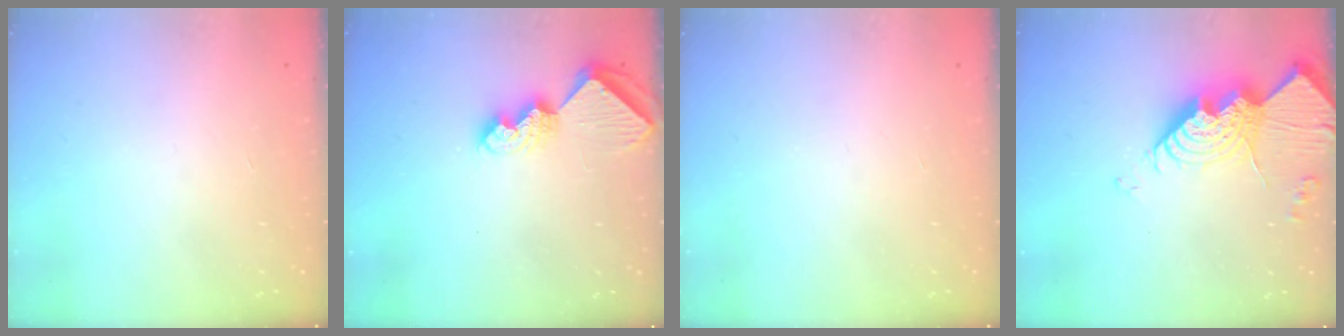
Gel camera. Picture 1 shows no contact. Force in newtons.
{"total": 9.6, "press": 9.5, "slide": 0.9}
{"total": 0.0}
{"total": 21.9, "press": 21.8, "slide": 2.2}